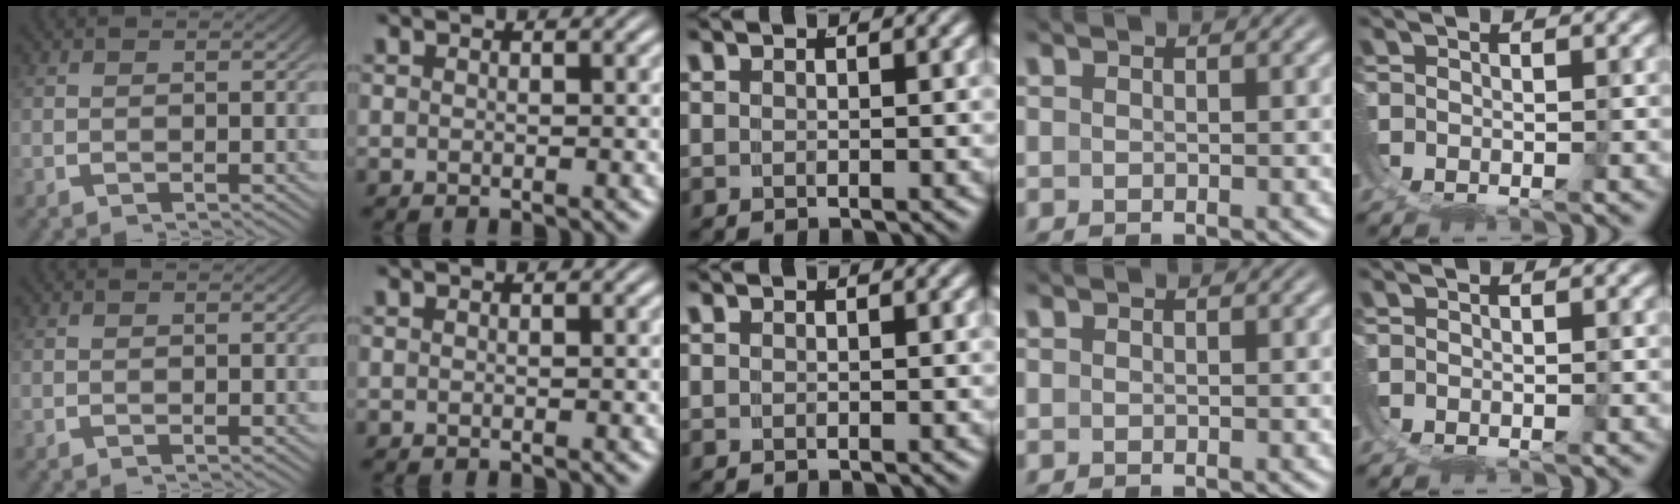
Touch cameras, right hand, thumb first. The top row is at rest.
{}